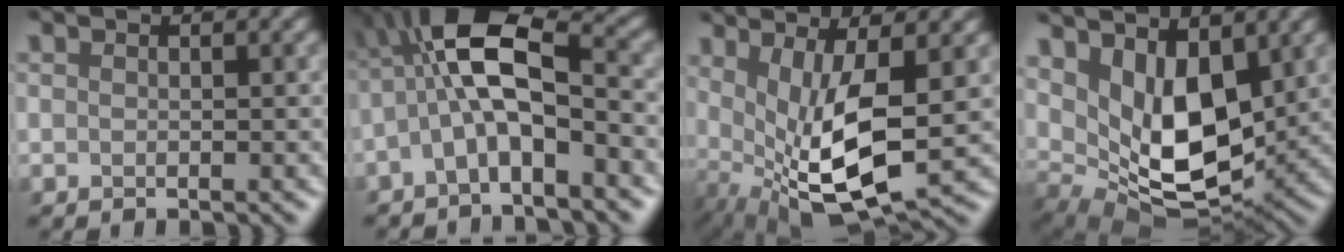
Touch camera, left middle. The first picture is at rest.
{"total": 7.3, "force": [-1.1, 2.5, 6.8], "torque": [-0.139, 0.029, -0.033]}
{"total": 8.9, "force": [-0.2, 2.6, 8.5], "torque": [-0.160, -0.016, 0.001]}
{"total": 8.0, "force": [2.2, 4.4, 6.3], "torque": [-0.122, -0.023, 0.044]}